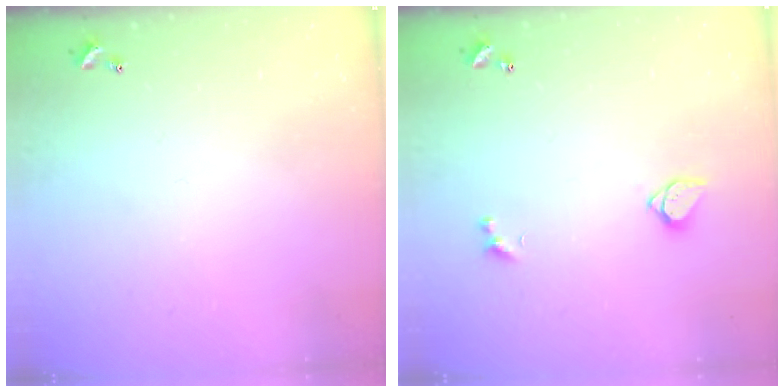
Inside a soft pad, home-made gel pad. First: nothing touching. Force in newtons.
{"total": 1.6, "press": 1.5, "slide": 0.3}